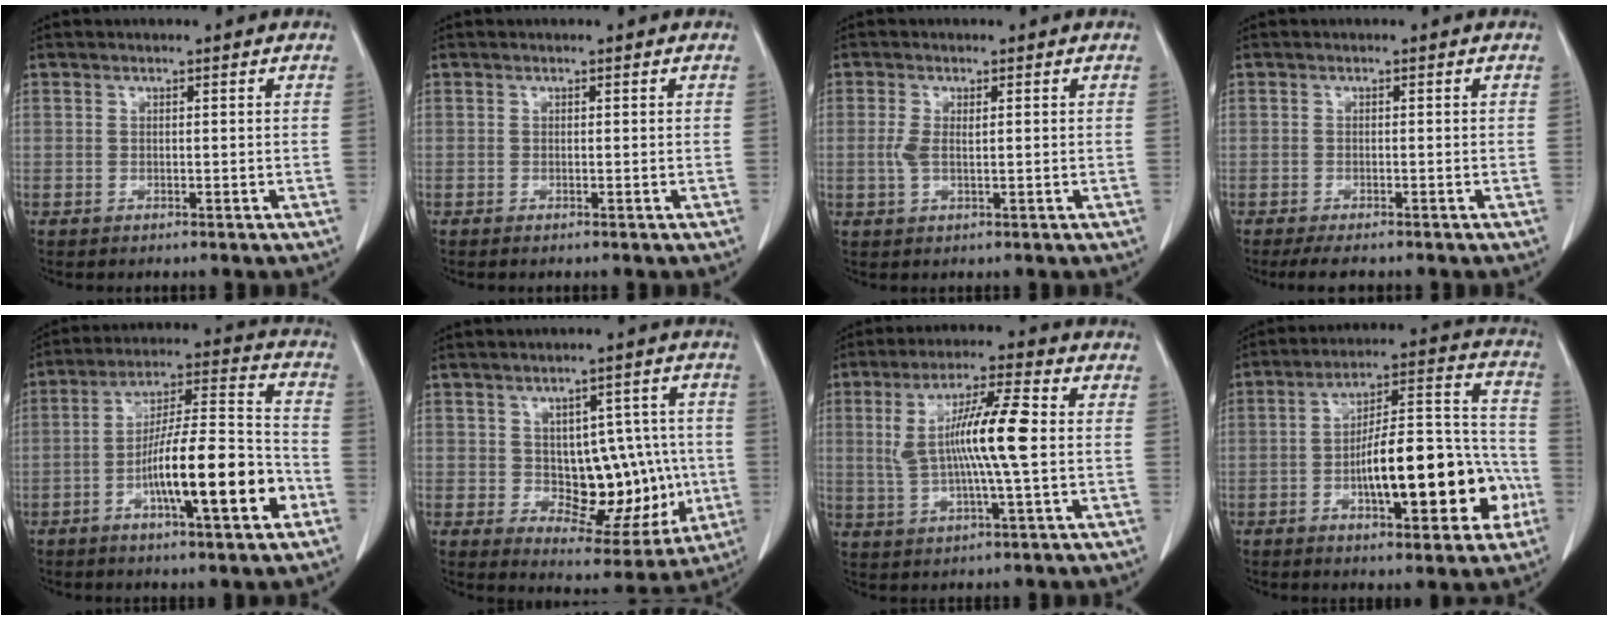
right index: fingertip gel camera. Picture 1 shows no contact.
{"total": 0.0}
{"total": 2.7, "force": [0.2, 1.1, 2.5], "torque": [-0.056, 0.004, 0.007]}
{"total": 3.4, "force": [-2.8, 0.8, 1.7], "torque": [-0.027, -0.009, -0.041]}
{"total": 16.6, "force": [-6.0, 2.1, 15.3], "torque": [-0.254, 0.007, -0.096]}
{"total": 12.7, "force": [-0.9, 7.1, 10.5], "torque": [-0.123, 0.020, 0.009]}
{"total": 11.4, "force": [0.9, 0.8, 11.3], "torque": [-0.219, 0.010, 0.015]}
{"total": 18.4, "force": [-5.5, 5.8, 16.6], "torque": [-0.244, 0.035, -0.077]}